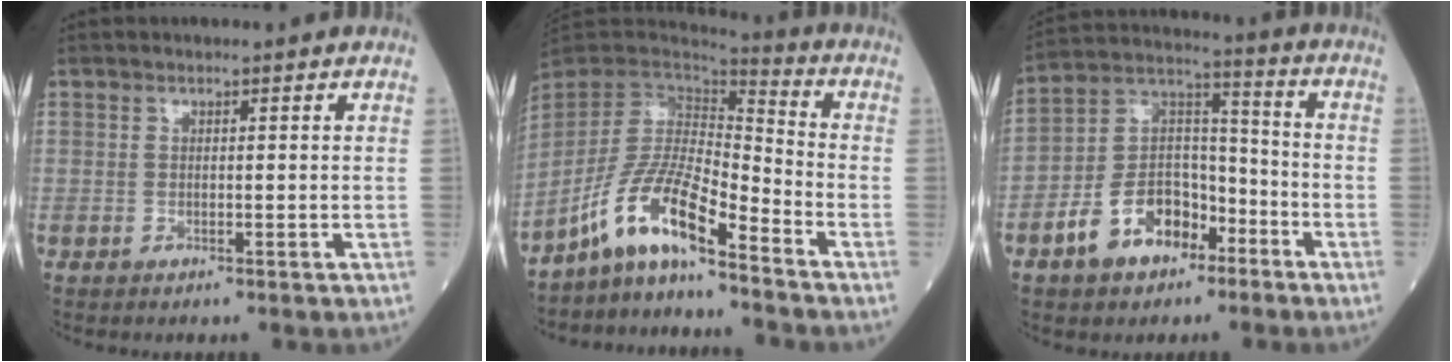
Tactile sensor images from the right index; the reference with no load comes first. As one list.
[{"total": 11.3, "force": [-8.1, 1.7, 7.8], "torque": [-0.162, 0.010, -0.153]}, {"total": 11.9, "force": [-6.4, 7.1, 7.1], "torque": [-0.148, 0.027, -0.111]}]